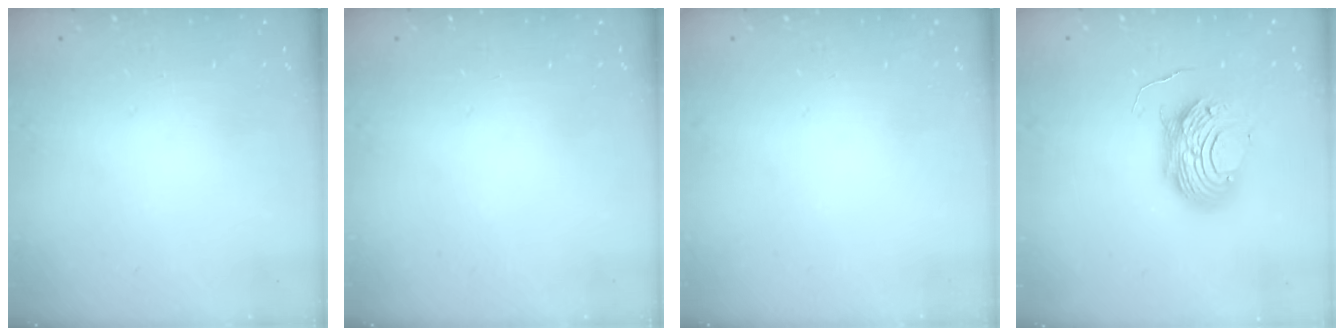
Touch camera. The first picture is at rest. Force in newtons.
{"total": 0.0}
{"total": 0.0}
{"total": 10.1, "press": 10.0, "slide": 1.0}